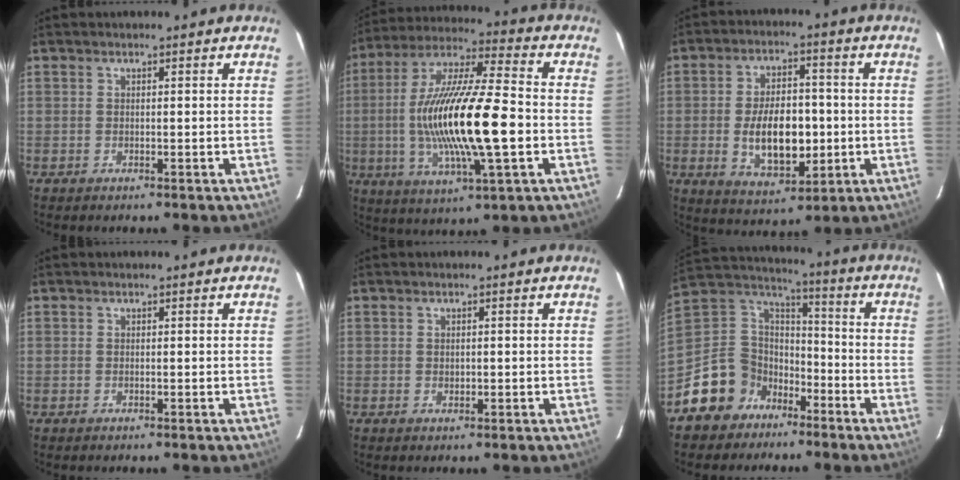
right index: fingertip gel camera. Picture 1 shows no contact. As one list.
[{"total": 22.0, "force": [-2.8, 4.1, 21.4], "torque": [-0.407, -0.007, -0.053]}, {"total": 12.9, "force": [-1.7, 6.8, 10.9], "torque": [-0.198, 0.004, -0.014]}, {"total": 0.0}, {"total": 1.0, "force": [0.0, 0.8, 0.6], "torque": [-0.009, 0.002, 0.001]}, {"total": 13.0, "force": [-8.1, 9.9, 2.1], "torque": [-0.069, 0.056, -0.143]}]